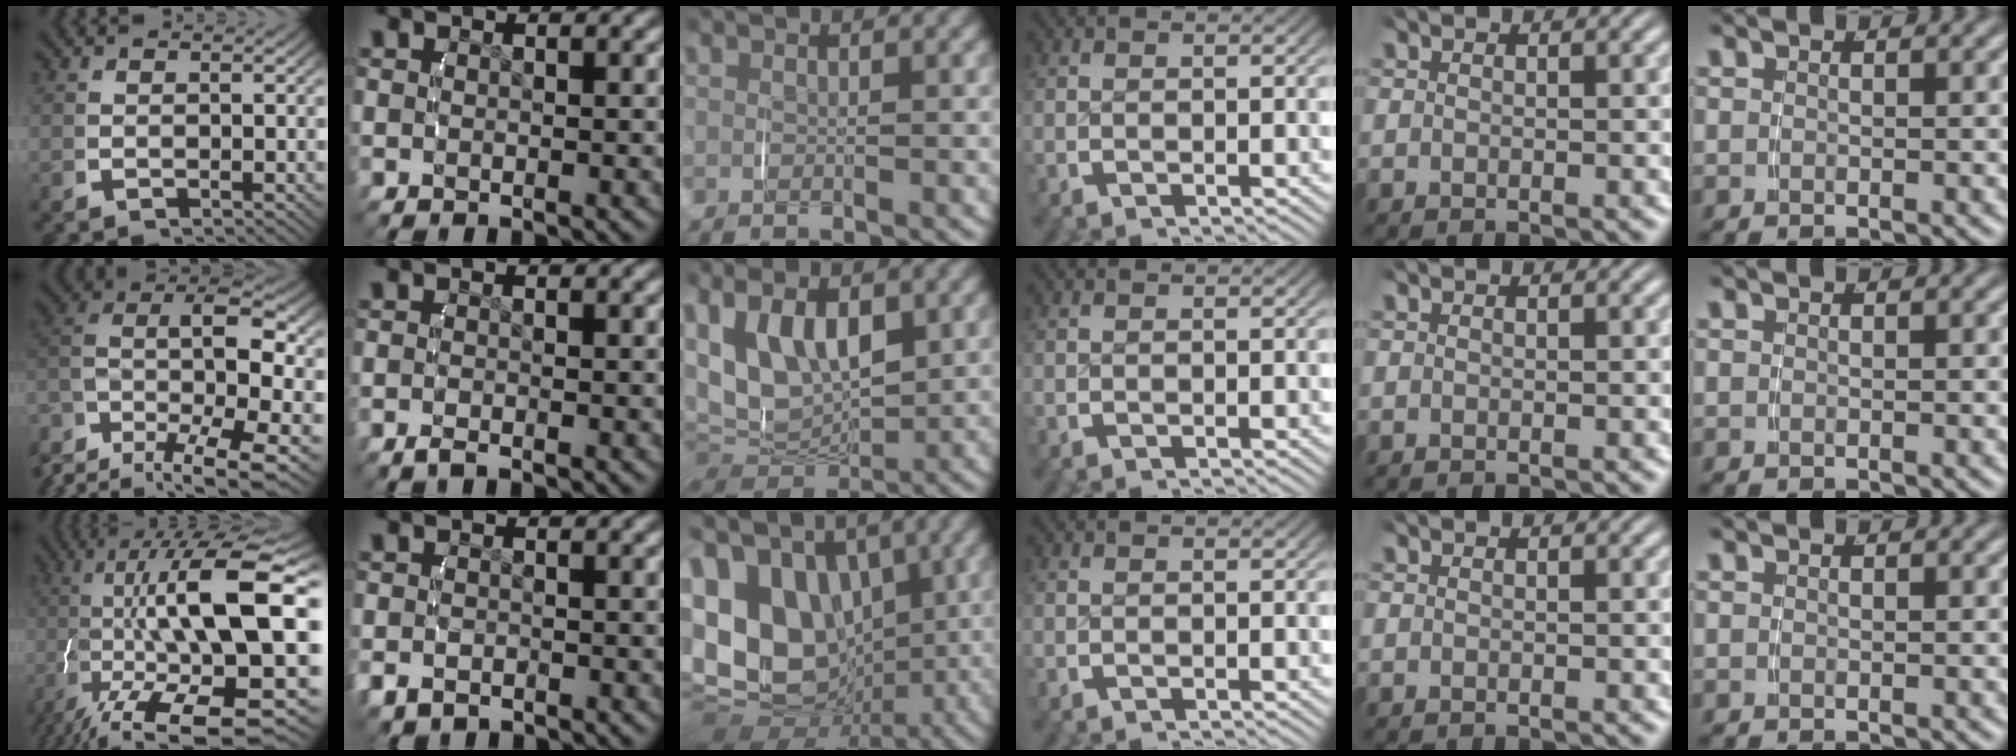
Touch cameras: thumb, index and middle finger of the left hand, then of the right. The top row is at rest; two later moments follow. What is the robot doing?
{"motion": "lift_and_place", "object": "backpack"}